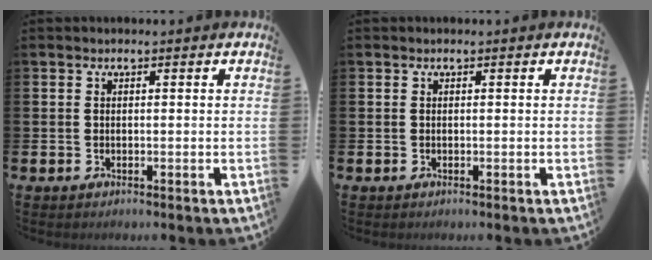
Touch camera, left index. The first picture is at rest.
{"total": 0.0}